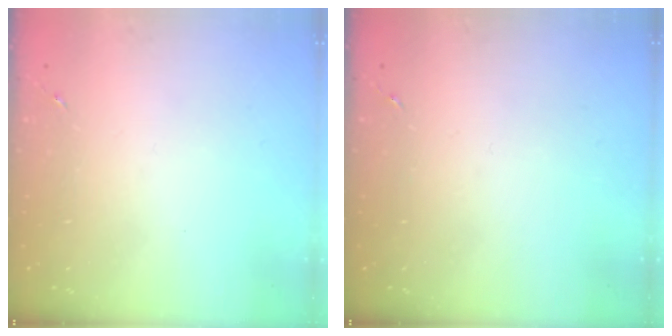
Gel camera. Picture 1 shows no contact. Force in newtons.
{"total": 0.0}